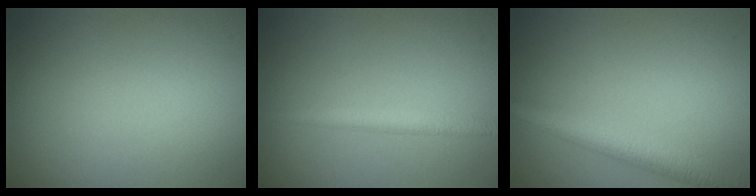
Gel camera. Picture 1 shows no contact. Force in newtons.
{"total": 2.1, "press": 2.1, "slide": 0.1}
{"total": 4.5, "press": 4.5, "slide": 0.2}